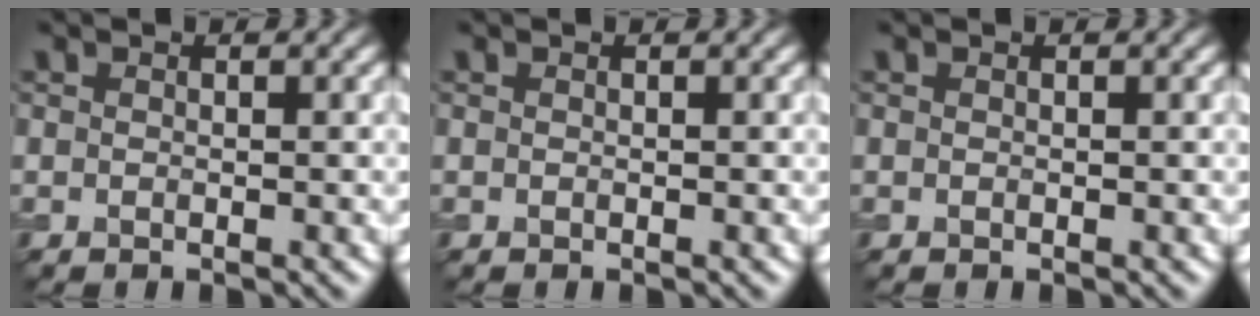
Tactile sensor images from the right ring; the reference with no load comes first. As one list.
[{"total": 0.0}, {"total": 0.0}]